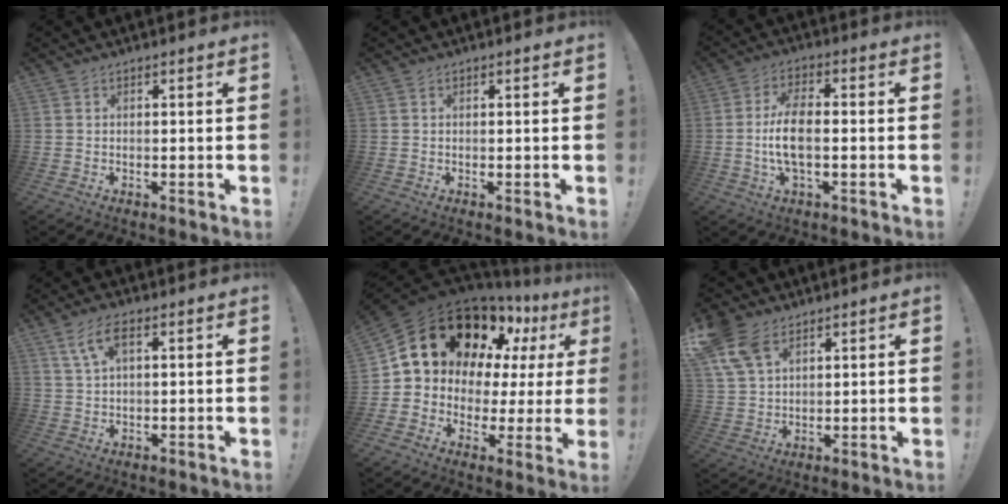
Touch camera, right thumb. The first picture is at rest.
{"total": 0.0}
{"total": 9.2, "force": [-1.0, 3.8, 8.3], "torque": [-0.171, -0.002, -0.021]}
{"total": 6.4, "force": [2.7, 2.5, 5.2], "torque": [-0.103, 0.007, 0.051]}
{"total": 20.2, "force": [11.1, 12.9, 11.0], "torque": [-0.182, -0.060, 0.223]}
{"total": 11.2, "force": [6.4, 6.8, 6.0], "torque": [-0.127, -0.025, 0.127]}